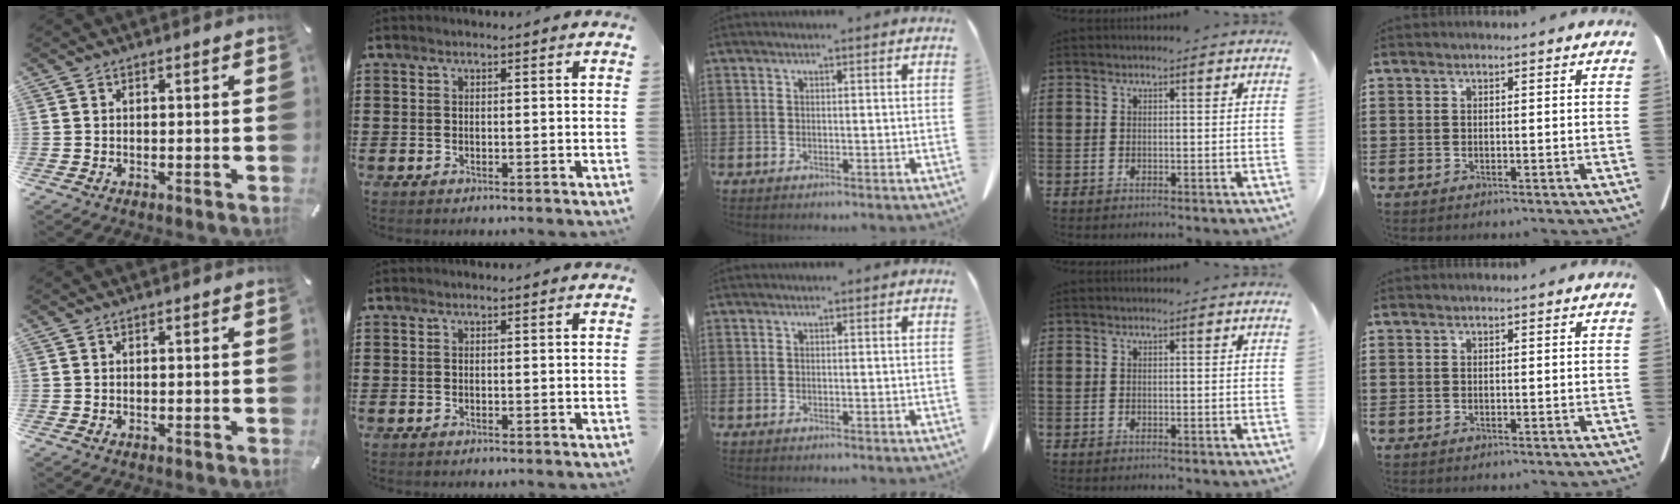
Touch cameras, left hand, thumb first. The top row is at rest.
{}